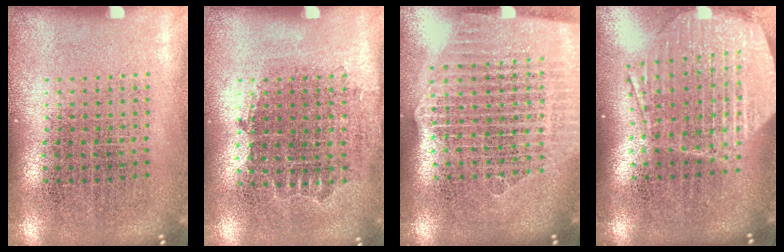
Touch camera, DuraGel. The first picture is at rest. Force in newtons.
{"total": 0.8, "press": 0.7, "slide": 0.3}
{"total": 2.6, "press": 2.2, "slide": 1.3}
{"total": 2.3, "press": 1.9, "slide": 1.3}